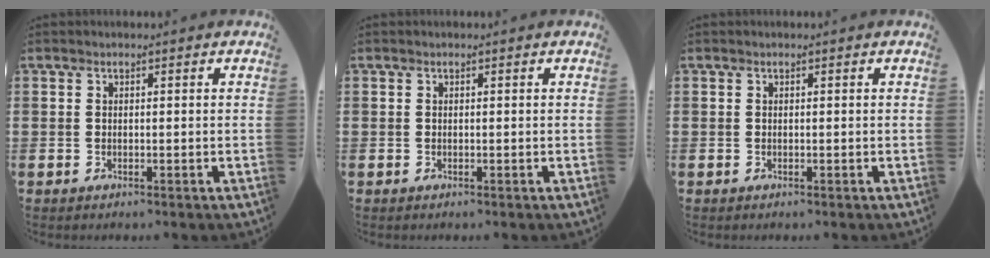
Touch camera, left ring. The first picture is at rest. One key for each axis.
{"total": 0.0}
{"total": 0.0}